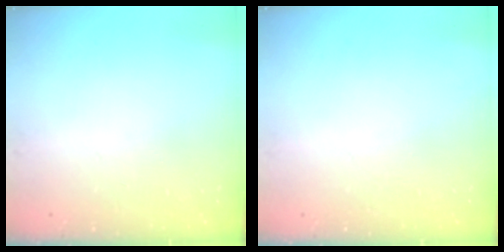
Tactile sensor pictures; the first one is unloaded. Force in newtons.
{"total": 0.0}